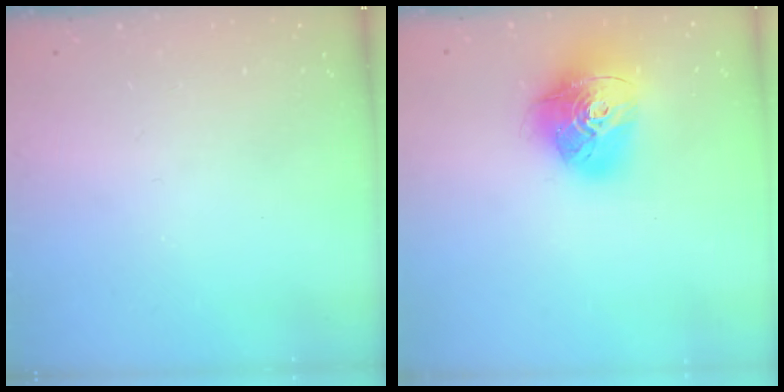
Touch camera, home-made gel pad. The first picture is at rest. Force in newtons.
{"total": 17.1, "press": 17.0, "slide": 2.2}